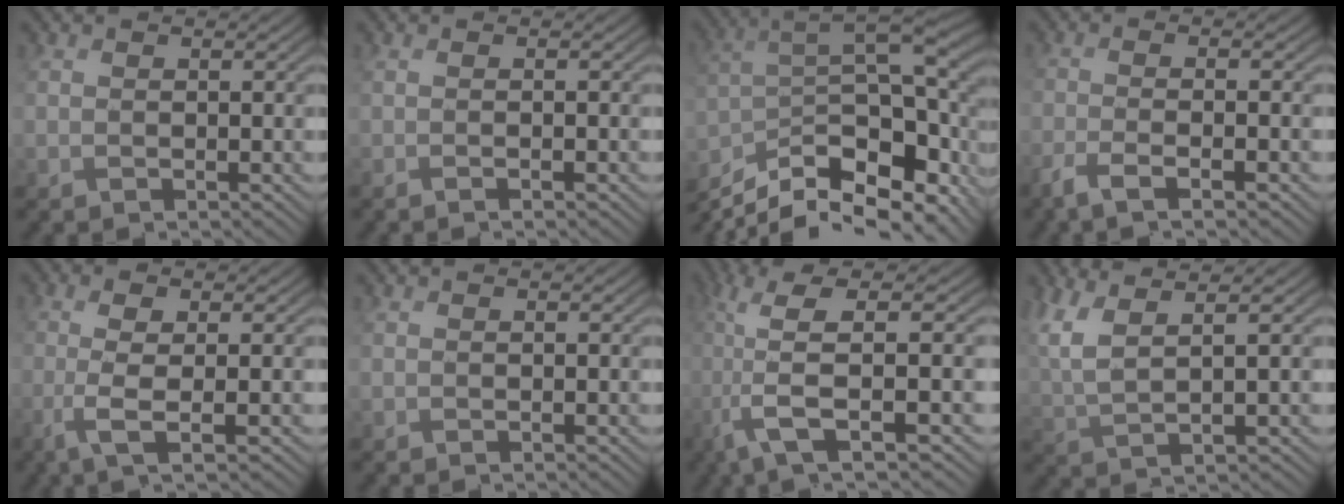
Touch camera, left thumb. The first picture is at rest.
{"total": 1.2, "force": [-0.4, 0.2, 1.2], "torque": [-0.019, 0.000, -0.013]}
{"total": 17.5, "force": [-10.2, 6.8, 12.4], "torque": [-0.268, -0.016, -0.157]}
{"total": 4.3, "force": [-2.6, 0.7, 3.4], "torque": [-0.059, 0.000, -0.066]}
{"total": 5.1, "force": [-1.2, 1.3, 4.8], "torque": [-0.089, 0.007, -0.032]}
{"total": 0.0}
{"total": 9.5, "force": [-1.7, 1.8, 9.2], "torque": [-0.171, 0.018, -0.045]}
{"total": 7.4, "force": [3.8, 2.0, 6.1], "torque": [-0.146, 0.015, 0.078]}